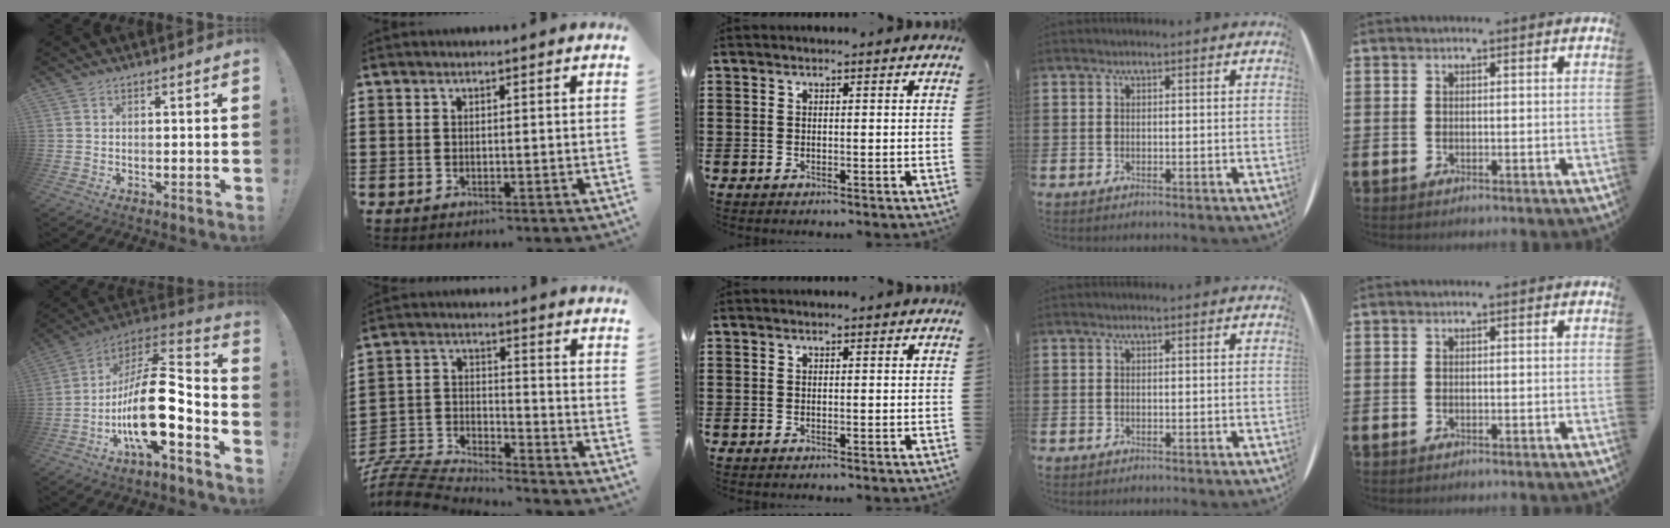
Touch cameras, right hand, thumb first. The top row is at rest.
{"thumb": {"total": 19.9, "force": [-5.2, 6.8, 17.9], "torque": [-0.320, 0.019, -0.086]}, "index": {"total": 7.2, "force": [-7.1, 0.6, 0.7], "torque": [-0.039, -0.007, -0.151]}}